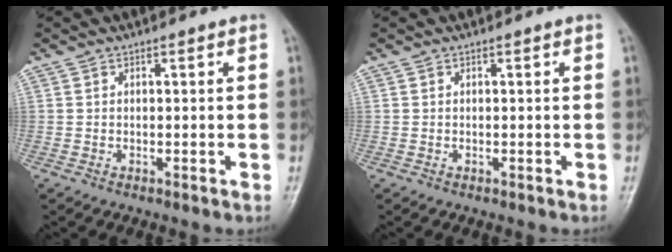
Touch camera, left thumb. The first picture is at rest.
{"total": 0.0}